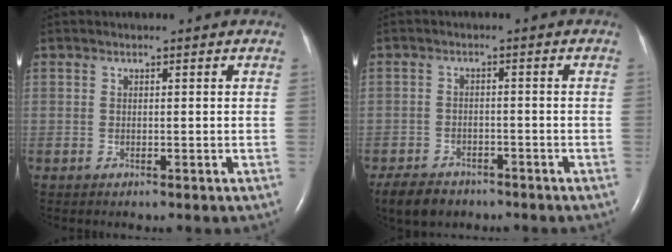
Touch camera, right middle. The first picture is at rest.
{"total": 6.4, "force": [-5.0, 3.3, 2.2], "torque": [-0.040, -0.004, -0.079]}